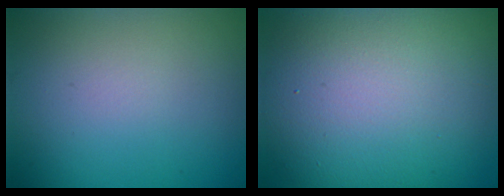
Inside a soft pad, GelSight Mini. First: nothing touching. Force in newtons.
{"total": 13.8, "press": 13.8, "slide": 0.7}